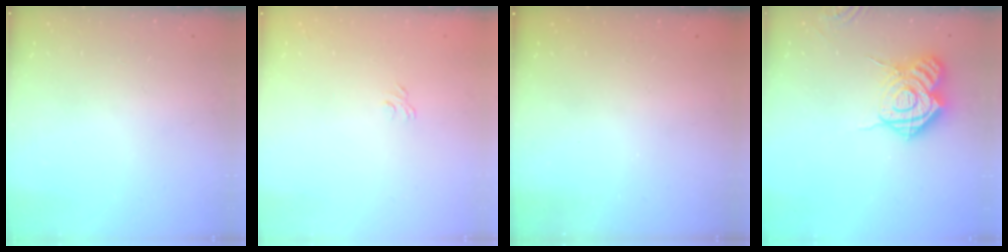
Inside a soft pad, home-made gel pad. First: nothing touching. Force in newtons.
{"total": 3.0, "press": 2.8, "slide": 1.0}
{"total": 2.3, "press": 2.2, "slide": 0.8}
{"total": 17.9, "press": 17.8, "slide": 1.8}